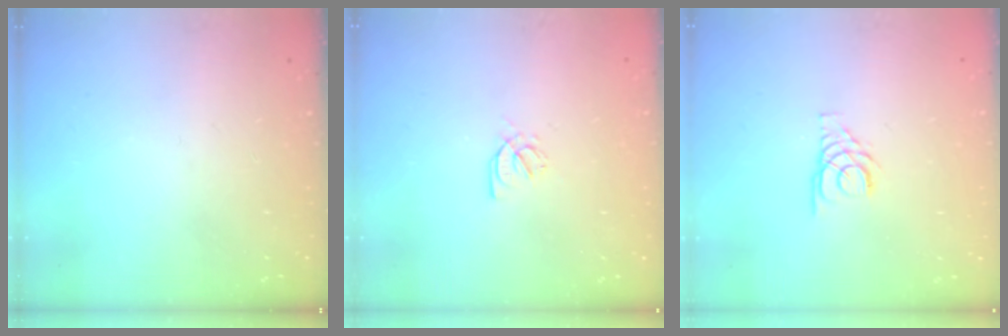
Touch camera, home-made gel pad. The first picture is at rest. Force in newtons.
{"total": 2.6, "press": 2.6, "slide": 0.4}
{"total": 3.6, "press": 3.6, "slide": 0.4}